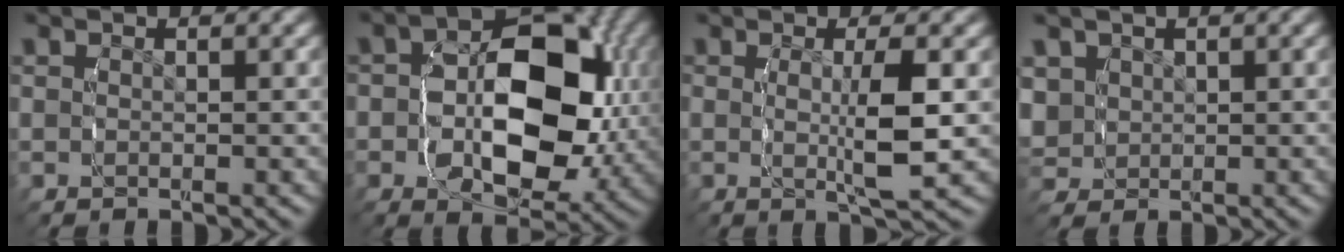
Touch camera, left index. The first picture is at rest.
{"total": 11.0, "force": [-0.6, 7.0, 8.5], "torque": [-0.122, 0.001, -0.020]}
{"total": 4.3, "force": [-0.1, 1.2, 4.1], "torque": [-0.068, -0.003, -0.006]}
{"total": 3.7, "force": [0.6, 3.4, 1.1], "torque": [-0.045, -0.010, 0.020]}